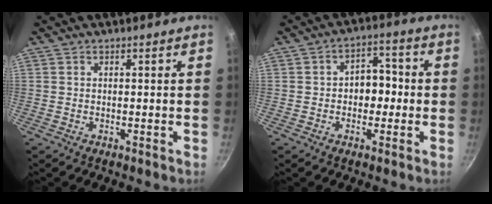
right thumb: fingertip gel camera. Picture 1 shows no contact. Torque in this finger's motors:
{"motor_torque": [0.00, 0.19, 0.03, 0.13, 0.12]}